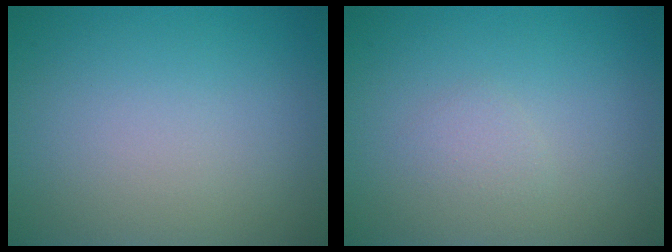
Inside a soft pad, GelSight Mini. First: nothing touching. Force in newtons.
{"total": 0.9, "press": 0.9, "slide": 0.0}